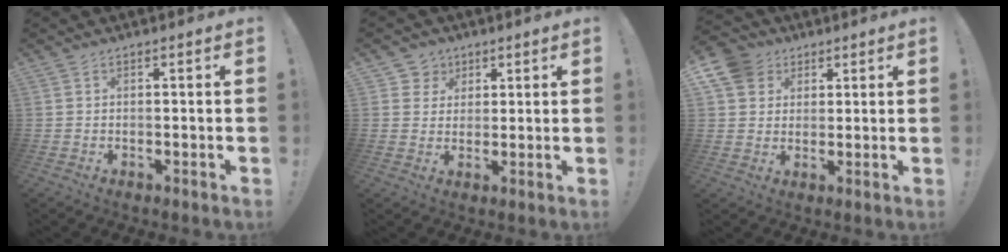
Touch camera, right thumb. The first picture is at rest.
{"total": 5.4, "force": [2.6, 4.7, 0.6], "torque": [-0.007, -0.021, 0.049]}
{"total": 8.9, "force": [4.2, 7.4, 2.7], "torque": [-0.044, -0.022, 0.086]}